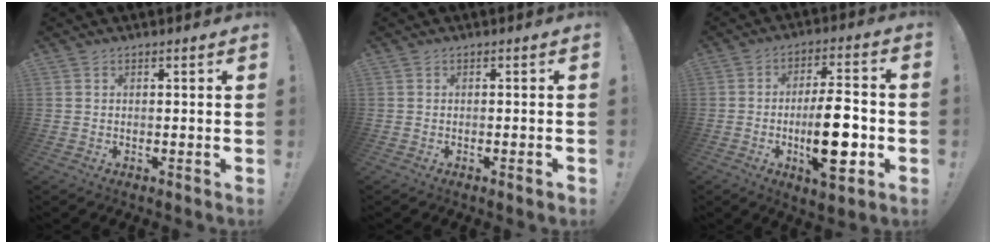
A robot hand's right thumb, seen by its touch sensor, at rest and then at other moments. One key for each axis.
{"total": 1.0, "fx": -0.5, "fy": -0.1, "fz": 0.8, "tx": -0.016, "ty": 0.003, "tz": -0.008}
{"total": 16.5, "fx": -3.5, "fy": 5.1, "fz": 15.4, "tx": -0.249, "ty": 0.002, "tz": -0.058}